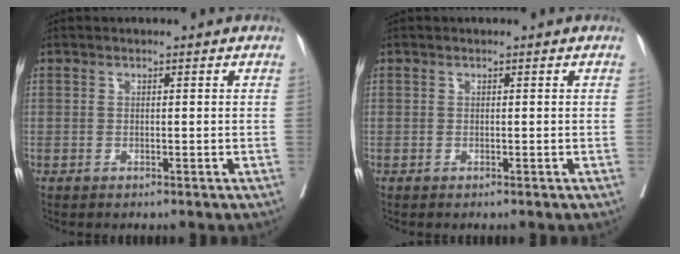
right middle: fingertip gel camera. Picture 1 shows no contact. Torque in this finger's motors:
{"motor_torque": [-0.01, -0.05, -0.05, 0.00]}